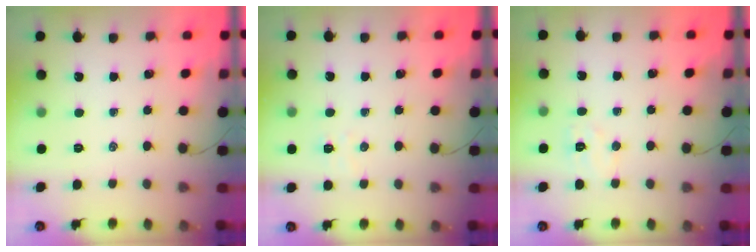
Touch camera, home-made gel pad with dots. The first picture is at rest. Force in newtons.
{"total": 3.6, "press": 3.5, "slide": 0.8}
{"total": 5.2, "press": 5.1, "slide": 1.0}